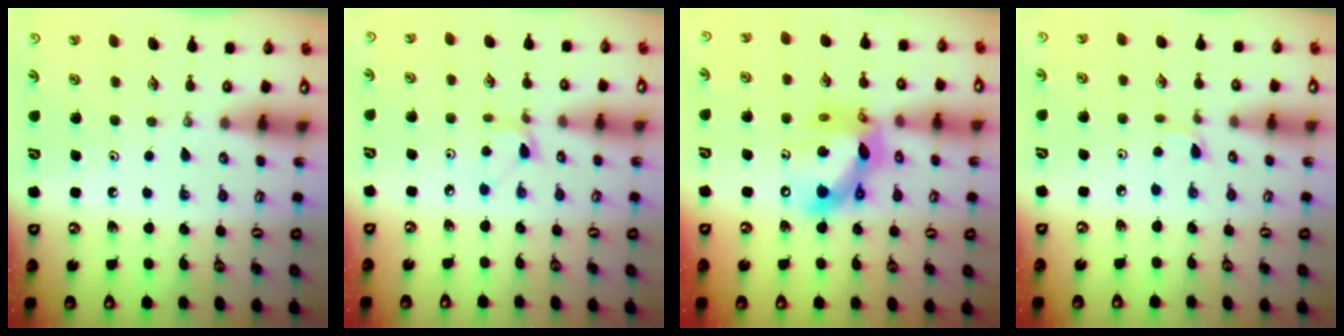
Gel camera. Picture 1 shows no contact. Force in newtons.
{"total": 3.1, "press": 3.0, "slide": 0.4}
{"total": 13.0, "press": 12.9, "slide": 1.4}
{"total": 1.4, "press": 1.4, "slide": 0.2}